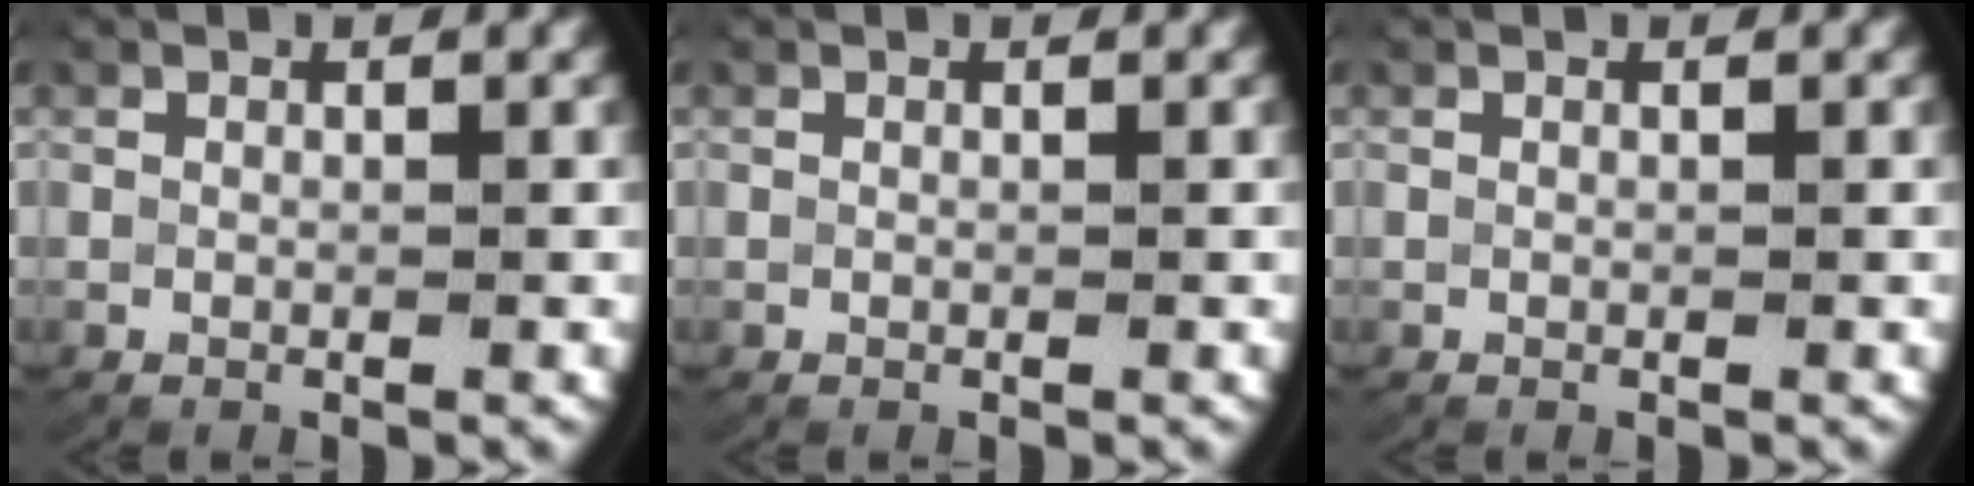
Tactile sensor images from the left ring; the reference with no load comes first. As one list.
[{"total": 0.0}, {"total": 0.0}]